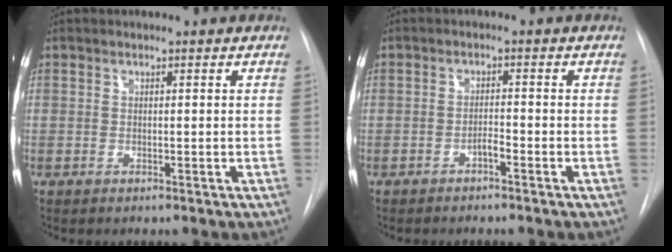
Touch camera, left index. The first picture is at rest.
{"total": 1.5, "force": [-1.1, 0.1, 0.9], "torque": [-0.015, 0.003, -0.021]}